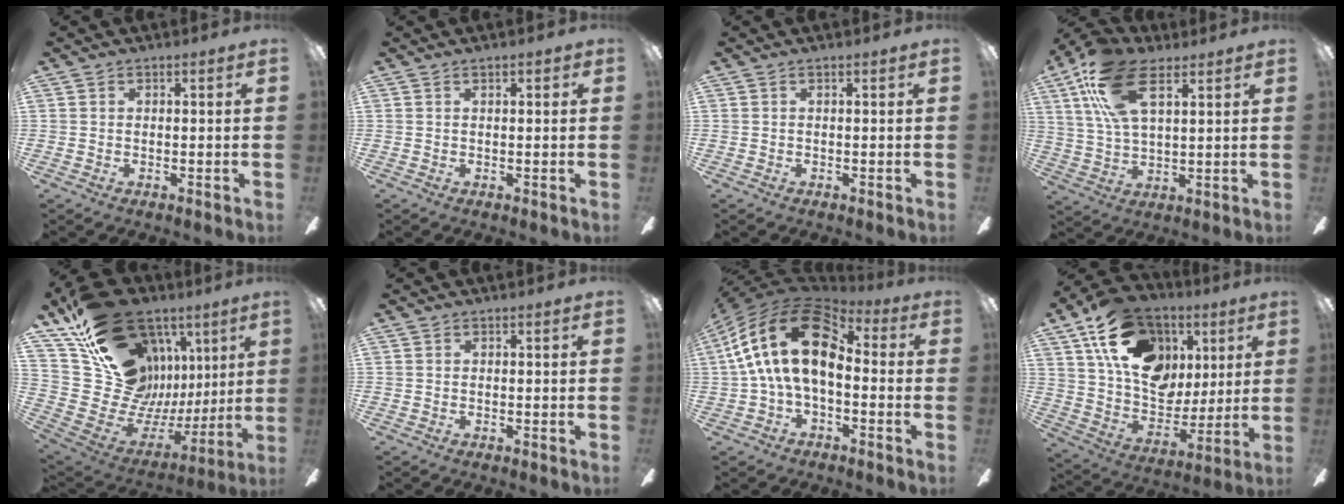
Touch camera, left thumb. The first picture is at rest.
{"total": 0.7, "force": [0.4, 0.4, 0.3], "torque": [0.001, -0.001, 0.006]}
{"total": 0.0}
{"total": 17.3, "force": [8.8, 8.1, 12.5], "torque": [-0.254, -0.009, 0.158]}
{"total": 26.4, "force": [14.8, 18.1, 12.1], "torque": [-0.172, -0.115, 0.322]}
{"total": 0.0}
{"total": 20.5, "force": [4.3, 11.4, 16.5], "torque": [-0.322, 0.001, 0.076]}
{"total": 21.8, "force": [9.6, 15.1, 12.5], "torque": [-0.219, -0.028, 0.180]}